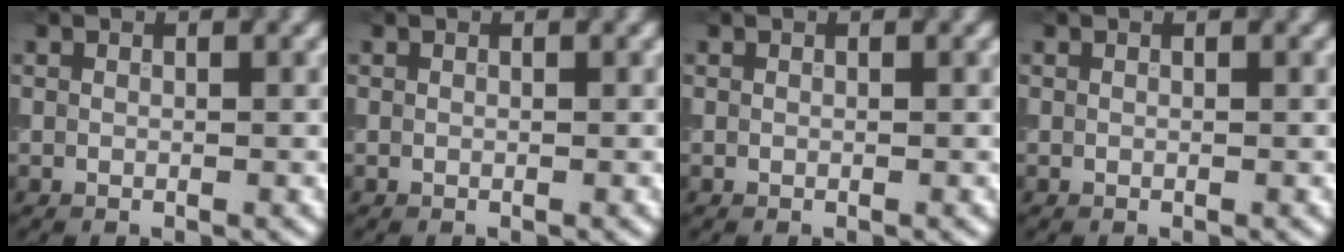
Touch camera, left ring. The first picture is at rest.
{"total": 0.0}
{"total": 0.0}
{"total": 0.0}